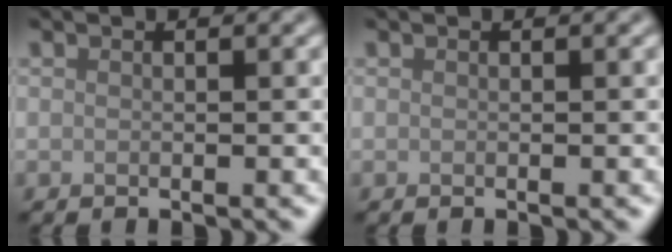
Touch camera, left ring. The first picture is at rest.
{"total": 0.0}